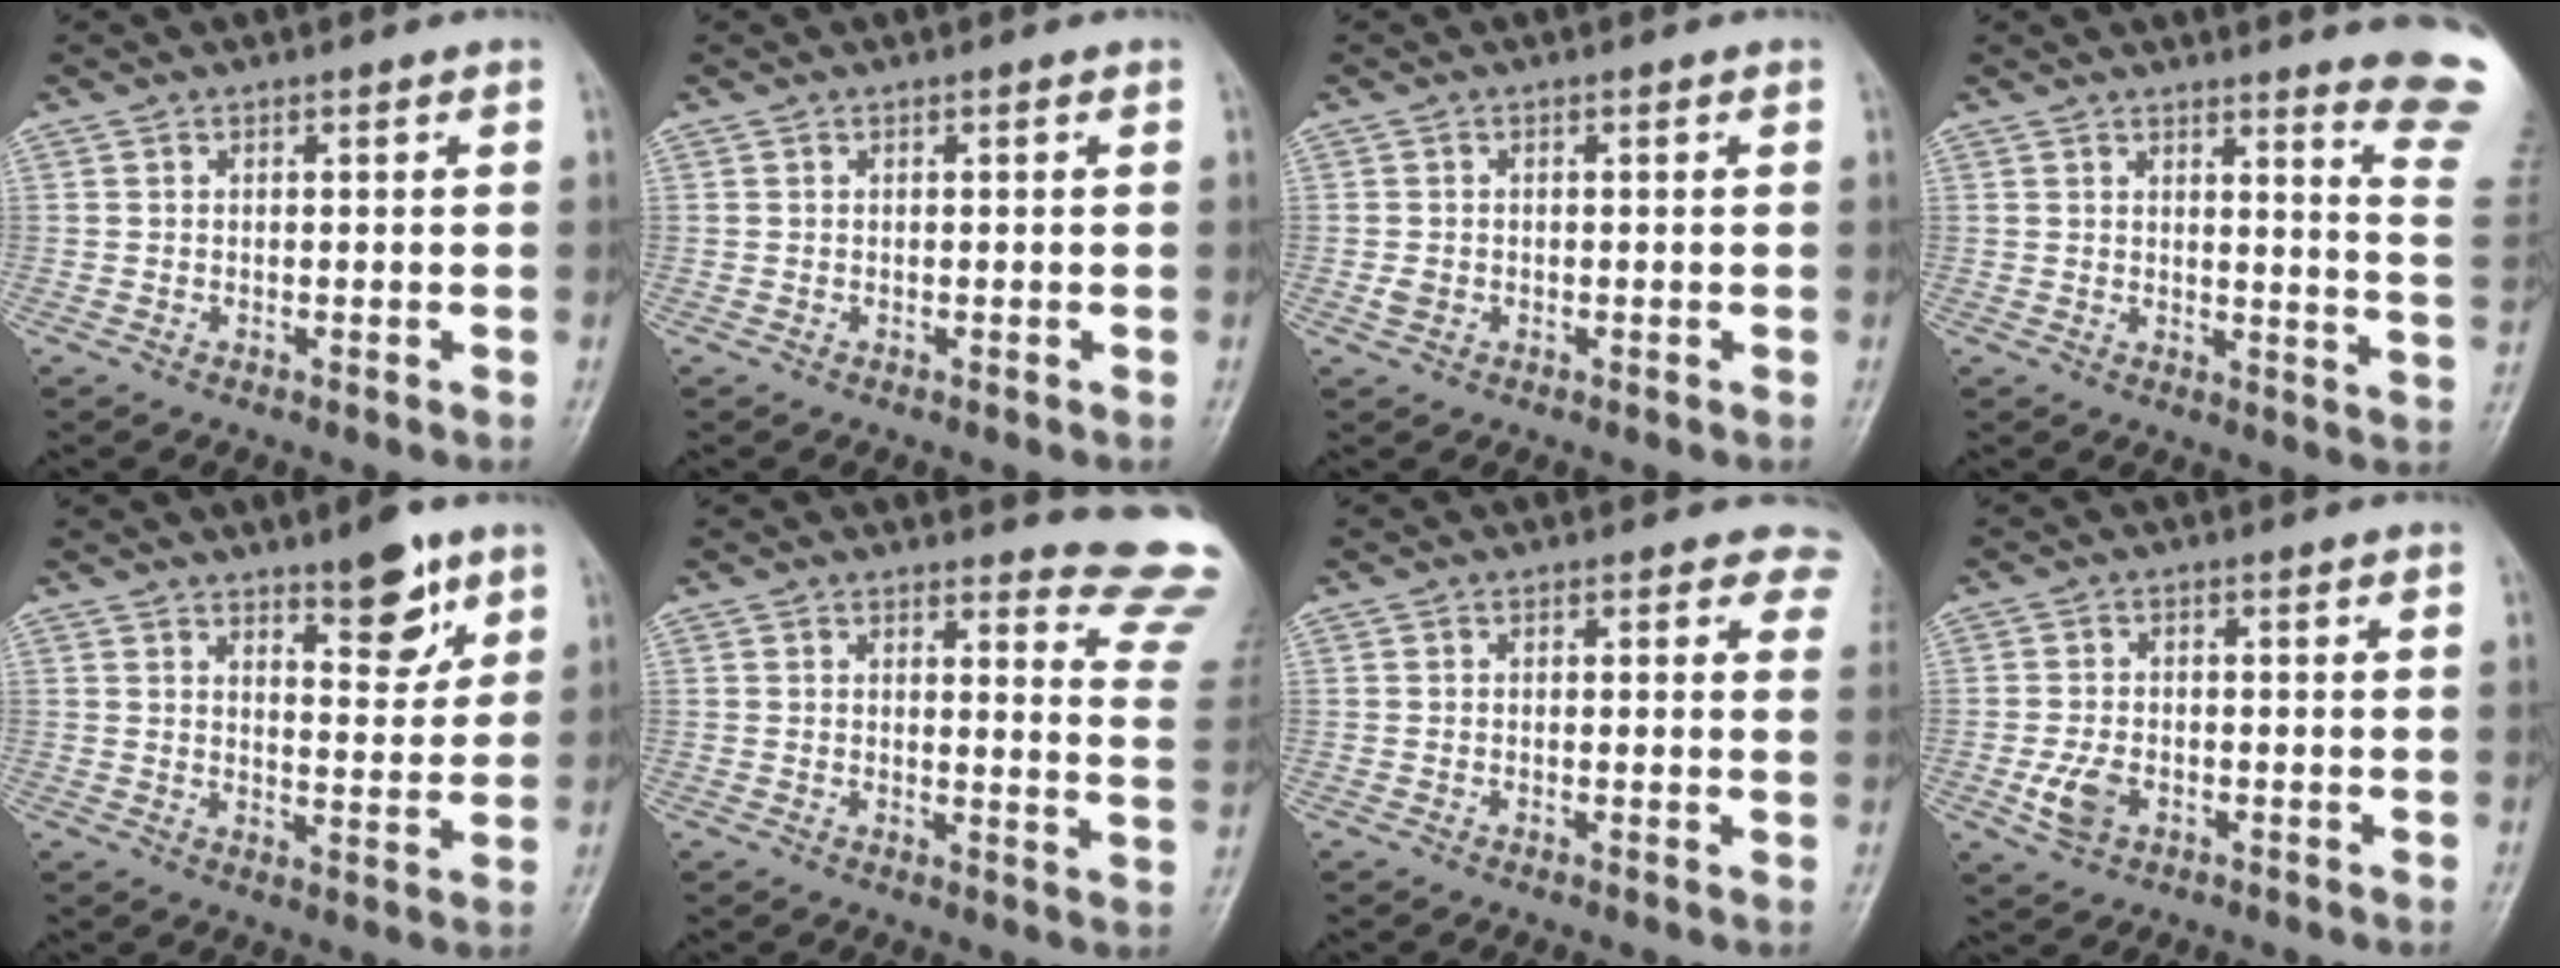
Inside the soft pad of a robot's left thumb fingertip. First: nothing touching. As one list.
[{"total": 0.0}, {"total": 1.6, "force": [-0.4, 1.3, 0.7], "torque": [-0.010, 0.001, -0.004]}, {"total": 13.7, "force": [11.9, -0.1, 6.8], "torque": [-0.063, -0.129, 0.116]}, {"total": 8.5, "force": [5.4, 3.1, 5.8], "torque": [-0.056, -0.037, 0.080]}, {"total": 13.0, "force": [12.6, 2.1, 2.7], "torque": [0.009, -0.138, 0.108]}, {"total": 3.5, "force": [2.3, 2.3, 1.4], "torque": [0.019, -0.006, 0.003]}, {"total": 4.7, "force": [-1.6, 3.2, 3.0], "torque": [-0.059, 0.002, -0.027]}]